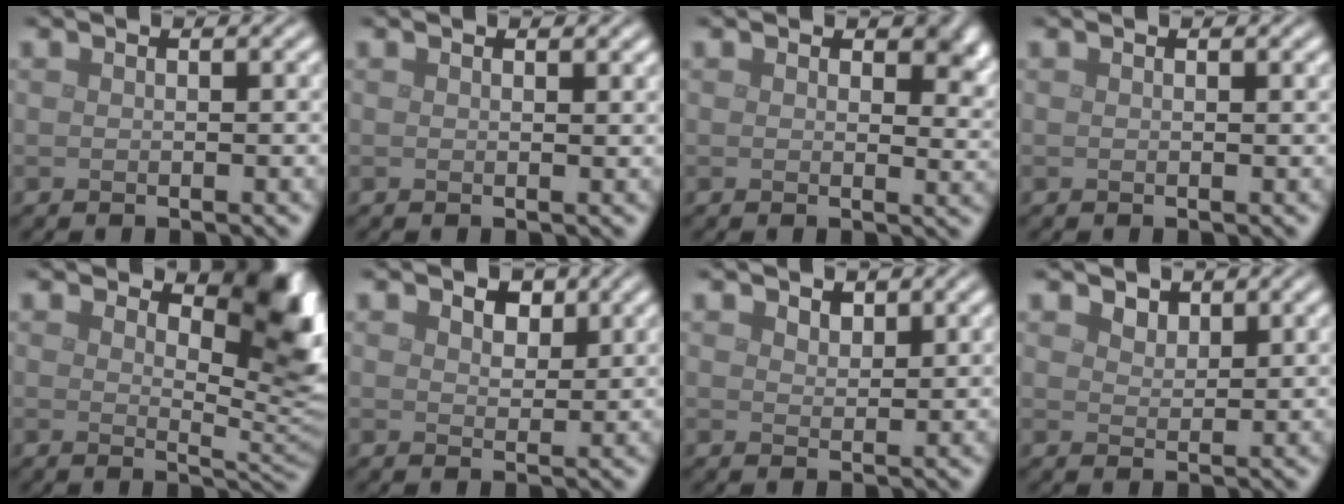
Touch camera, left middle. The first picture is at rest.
{"total": 0.5, "force": [0.5, 0.1, 0.2], "torque": [-0.001, -0.002, 0.008]}
{"total": 3.3, "force": [1.5, 2.0, 2.2], "torque": [-0.027, -0.011, 0.015]}
{"total": 0.0}
{"total": 6.1, "force": [3.2, 2.5, 4.5], "torque": [-0.056, -0.009, 0.041]}
{"total": 2.2, "force": [1.4, 1.3, 1.1], "torque": [-0.018, -0.004, 0.017]}
{"total": 1.2, "force": [1.0, 0.6, 0.3], "torque": [-0.011, -0.001, 0.021]}
{"total": 1.3, "force": [1.0, 0.7, 0.3], "torque": [-0.012, -0.002, 0.020]}